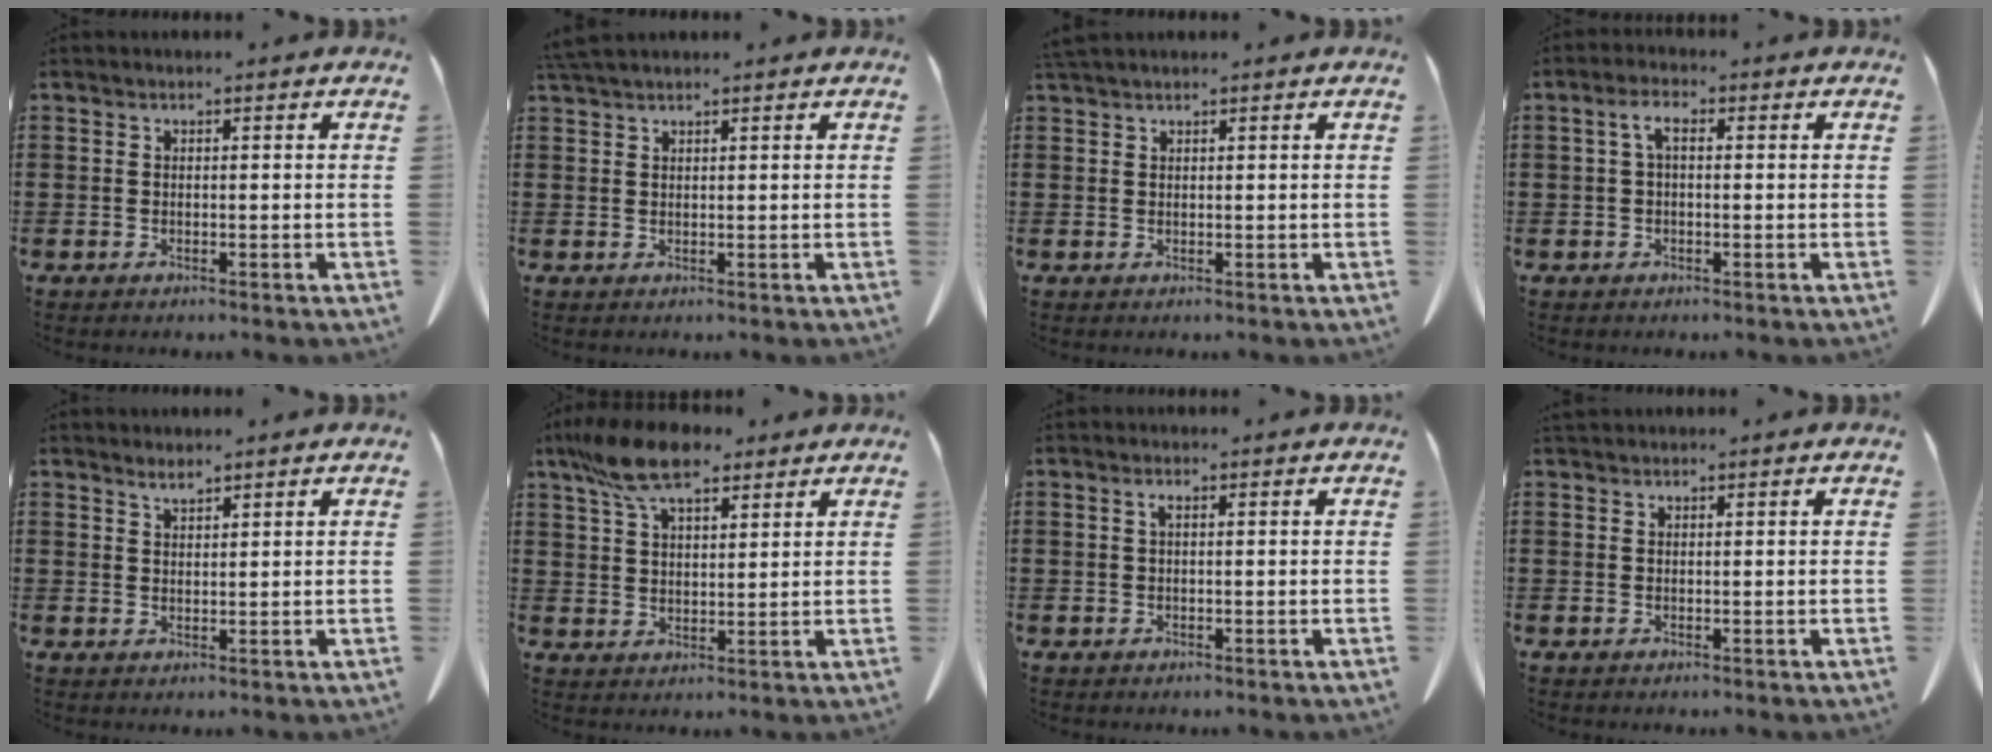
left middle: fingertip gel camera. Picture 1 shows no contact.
{"total": 1.7, "force": [1.6, 0.2, 0.7], "torque": [-0.017, -0.002, 0.032]}
{"total": 1.1, "force": [1.0, 0.1, 0.4], "torque": [-0.010, -0.002, 0.021]}
{"total": 3.2, "force": [0.3, 1.2, 2.9], "torque": [-0.068, 0.005, 0.001]}
{"total": 1.6, "force": [1.5, 0.2, 0.5], "torque": [-0.013, 0.000, 0.029]}
{"total": 10.2, "force": [7.1, 3.8, 6.2], "torque": [-0.147, -0.007, 0.132]}
{"total": 0.9, "force": [0.2, 0.1, 0.9], "torque": [-0.019, 0.000, 0.004]}
{"total": 0.5, "force": [0.5, 0.0, 0.0], "torque": [-0.003, -0.001, 0.011]}